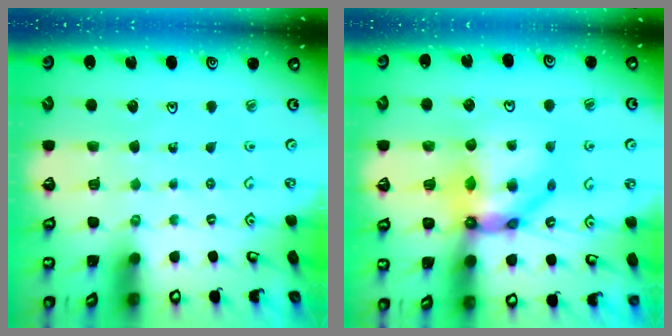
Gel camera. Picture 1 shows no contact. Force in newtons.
{"total": 11.1, "press": 11.0, "slide": 1.4}